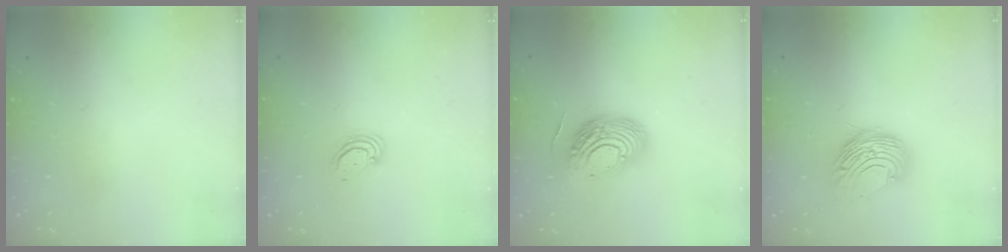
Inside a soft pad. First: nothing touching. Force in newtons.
{"total": 3.0, "press": 2.9, "slide": 0.3}
{"total": 15.0, "press": 14.9, "slide": 1.5}
{"total": 10.6, "press": 10.6, "slide": 0.5}